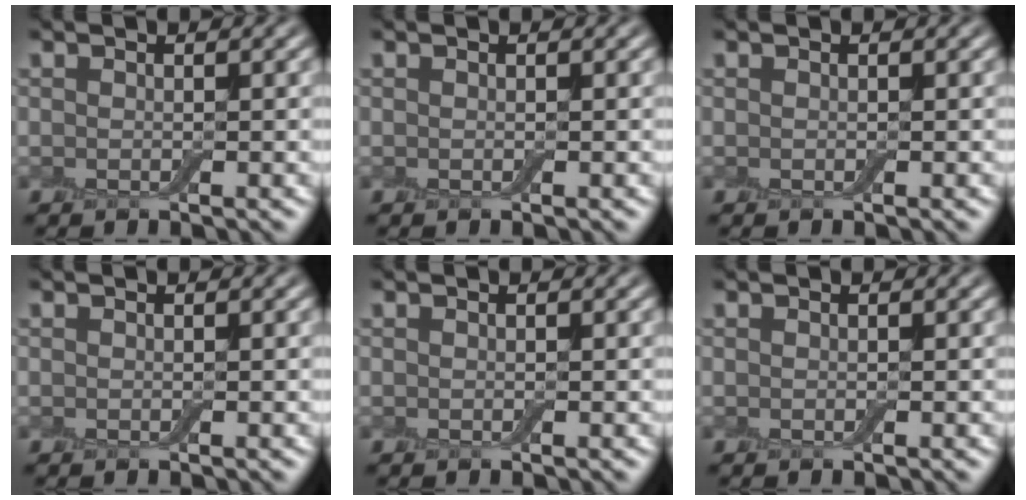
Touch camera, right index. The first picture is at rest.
{"total": 0.0}
{"total": 0.0}
{"total": 0.0}
{"total": 0.0}
{"total": 0.0}